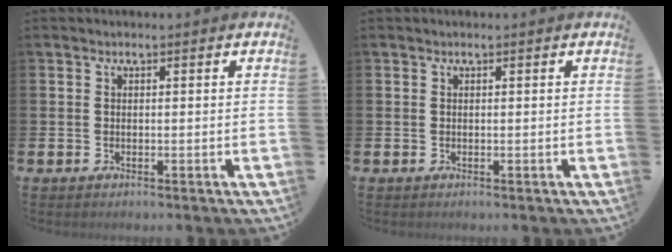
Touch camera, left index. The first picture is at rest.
{"total": 0.0}